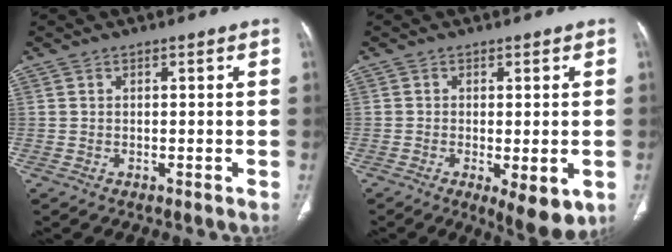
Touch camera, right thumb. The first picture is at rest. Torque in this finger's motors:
{"motor_torque": [-0.50, 0.50, -0.14, 0.17, 0.03]}